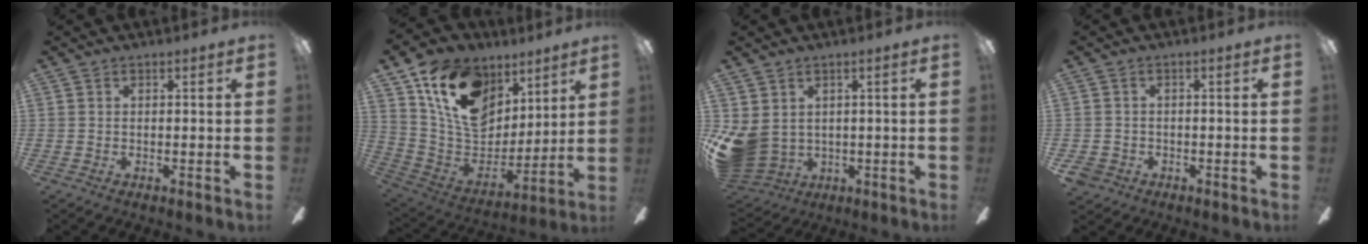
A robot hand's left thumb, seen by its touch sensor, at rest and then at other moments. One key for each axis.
{"total": 19.7, "fx": 9.5, "fy": 13.8, "fz": 10.4, "tx": -0.183, "ty": -0.031, "tz": 0.183}
{"total": 8.0, "fx": 0.3, "fy": 6.7, "fz": 4.4, "tx": -0.129, "ty": -0.010, "tz": 0.010}
{"total": 2.9, "fx": -1.6, "fy": 2.3, "fz": 0.8, "tx": -0.026, "ty": 0.004, "tz": -0.034}